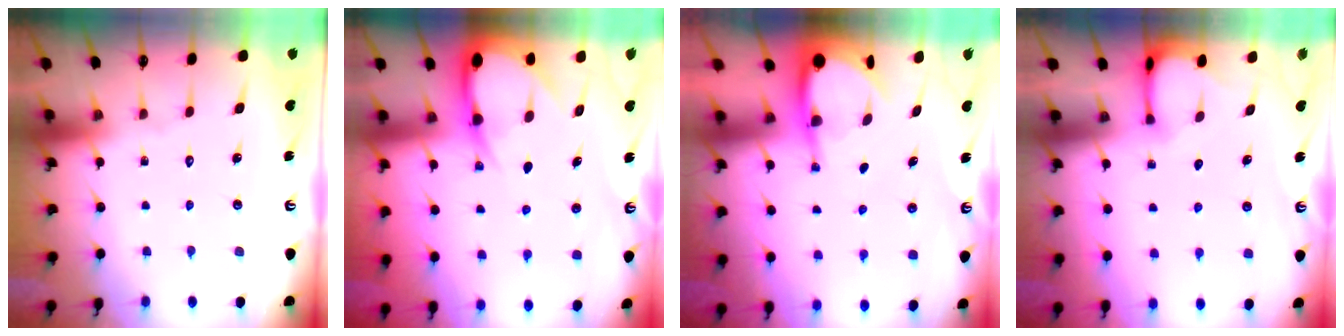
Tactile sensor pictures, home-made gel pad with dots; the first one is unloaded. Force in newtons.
{"total": 7.2, "press": 7.2, "slide": 1.0}
{"total": 5.0, "press": 4.9, "slide": 0.4}
{"total": 2.6, "press": 2.6, "slide": 0.3}